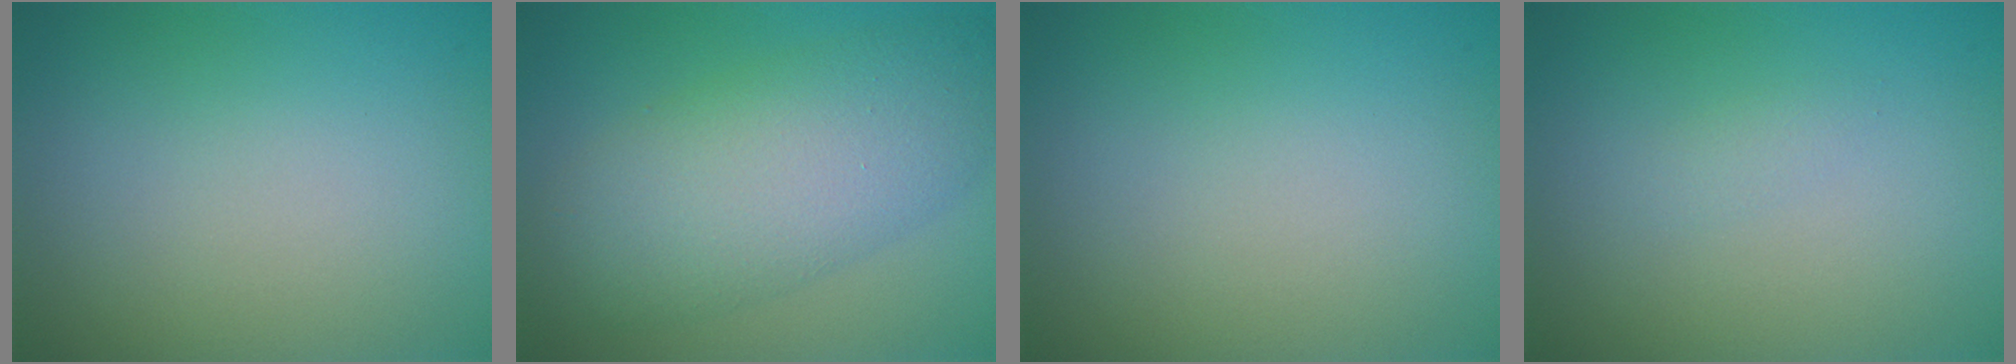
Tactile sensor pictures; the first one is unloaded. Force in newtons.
{"total": 8.2, "press": 8.2, "slide": 0.2}
{"total": 0.0}
{"total": 0.7, "press": 0.7, "slide": 0.0}